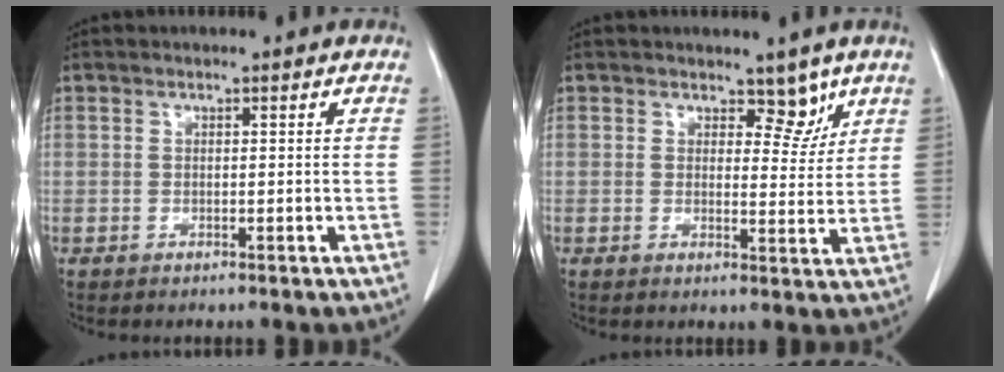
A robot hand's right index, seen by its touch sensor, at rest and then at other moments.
{"total": 3.9, "force": [2.8, 2.1, 1.8], "torque": [-0.008, -0.005, 0.038]}